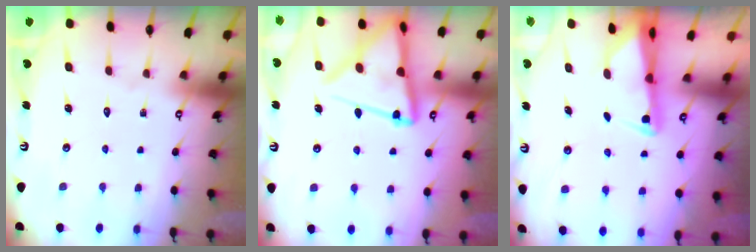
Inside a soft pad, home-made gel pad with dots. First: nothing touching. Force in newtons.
{"total": 15.2, "press": 15.1, "slide": 1.3}
{"total": 2.6, "press": 2.6, "slide": 0.5}